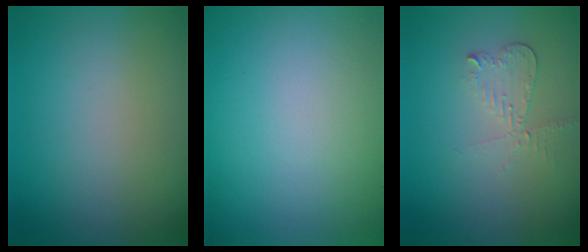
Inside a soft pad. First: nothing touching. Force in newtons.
{"total": 0.0}
{"total": 2.1, "press": 2.0, "slide": 0.5}